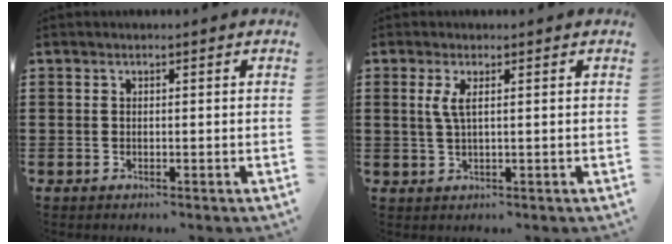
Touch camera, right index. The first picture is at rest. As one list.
[{"total": 2.6, "force": [0.7, 0.4, 2.4], "torque": [-0.050, 0.002, 0.012]}]